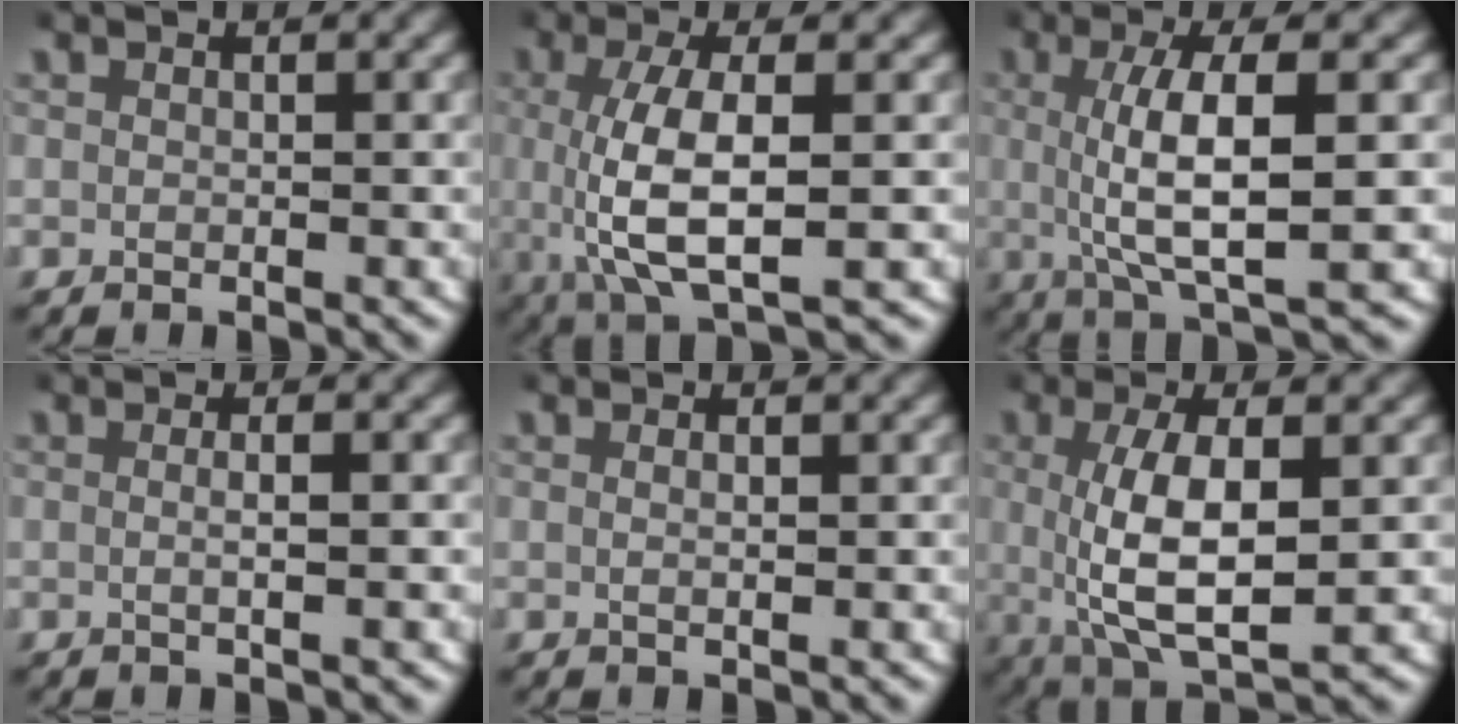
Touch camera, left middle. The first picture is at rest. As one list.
[{"total": 7.6, "force": [-0.6, 3.1, 7.0], "torque": [-0.143, -0.014, 0.001]}, {"total": 7.2, "force": [0.1, 1.7, 7.0], "torque": [-0.122, -0.004, 0.005]}, {"total": 1.4, "force": [-0.1, -0.1, 1.4], "torque": [-0.025, -0.002, -0.003]}, {"total": 0.6, "force": [0.1, 0.0, 0.6], "torque": [-0.013, -0.004, 0.003]}, {"total": 7.7, "force": [0.2, 3.1, 7.0], "torque": [-0.129, -0.014, 0.016]}]